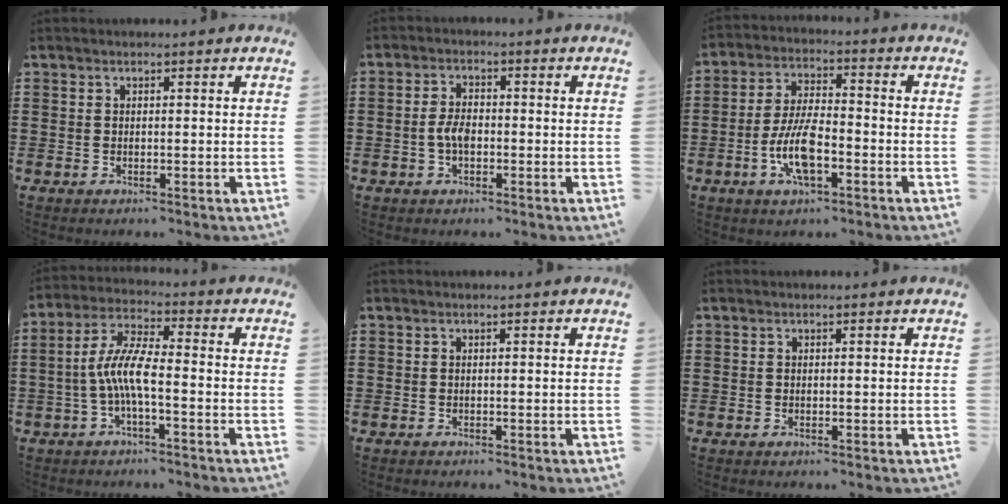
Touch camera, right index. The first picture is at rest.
{"total": 3.4, "force": [-0.7, 1.7, 2.9], "torque": [-0.071, -0.004, -0.016]}
{"total": 8.9, "force": [-3.0, 3.1, 7.8], "torque": [-0.177, -0.012, -0.060]}
{"total": 7.3, "force": [-2.1, 1.7, 6.8], "torque": [-0.154, -0.006, -0.046]}
{"total": 0.0}
{"total": 0.0}